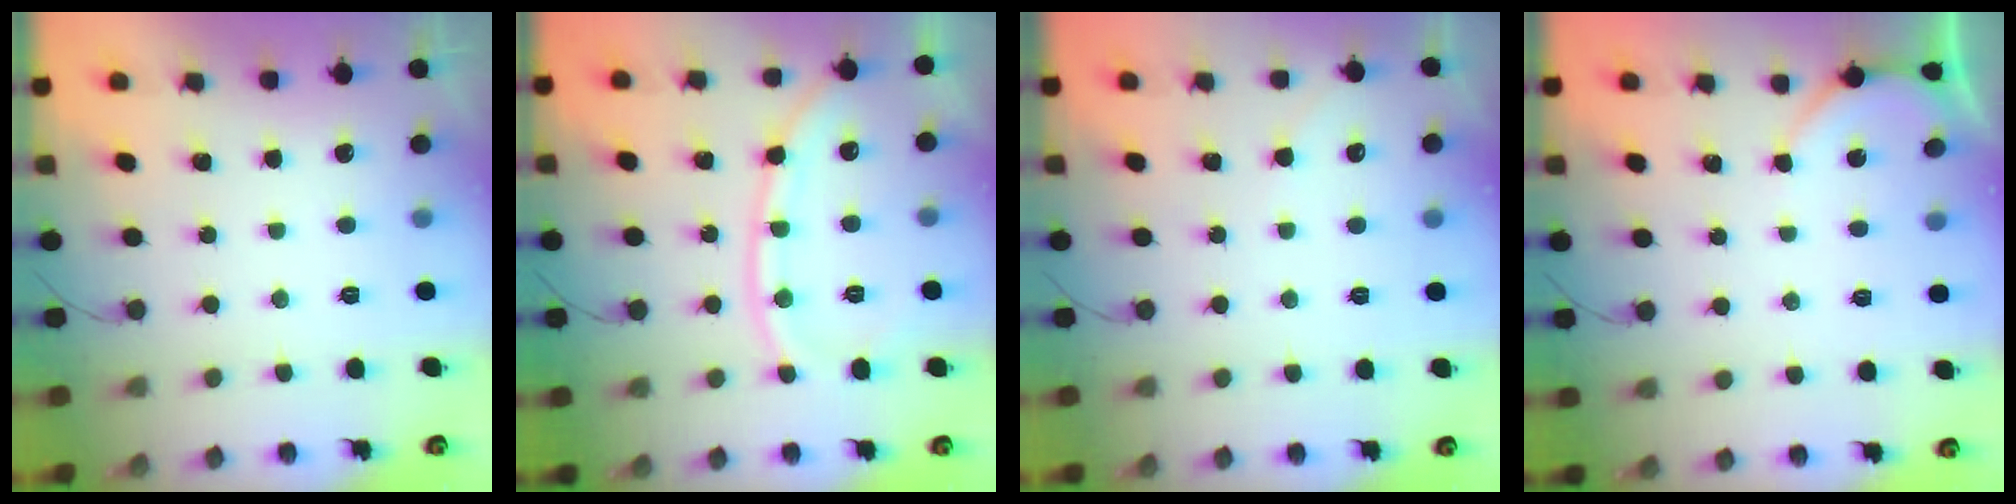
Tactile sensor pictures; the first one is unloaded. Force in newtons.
{"total": 12.0, "press": 11.9, "slide": 1.4}
{"total": 2.7, "press": 2.7, "slide": 0.4}
{"total": 2.3, "press": 2.3, "slide": 0.4}